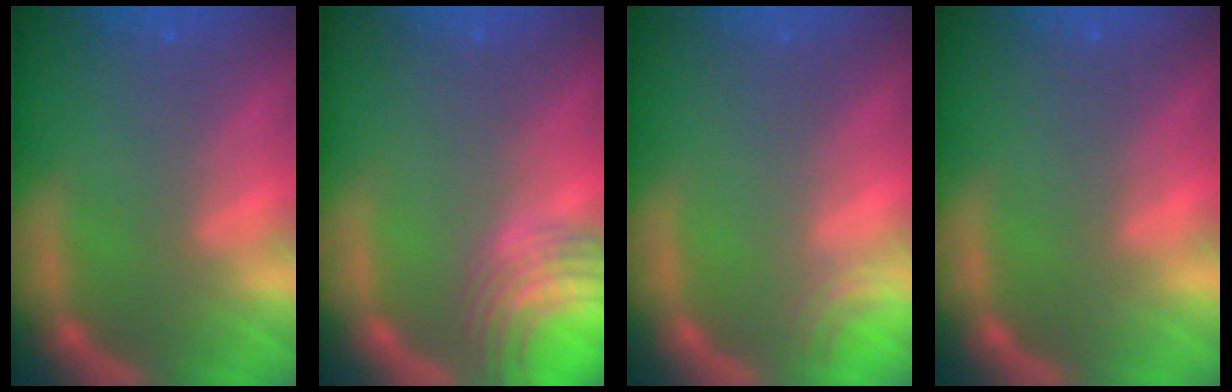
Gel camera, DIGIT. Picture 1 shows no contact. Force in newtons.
{"total": 7.0}
{"total": 1.5}
{"total": 0.0}